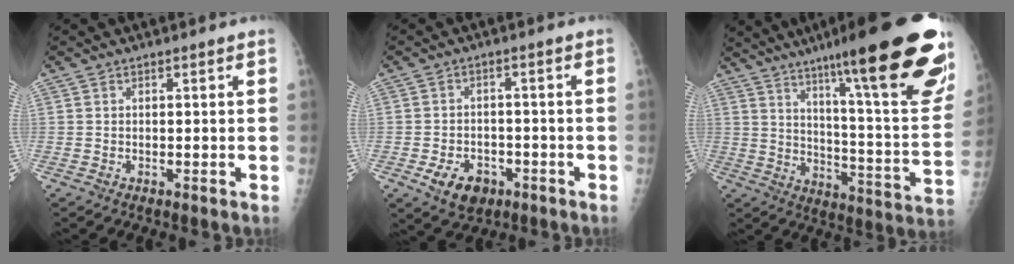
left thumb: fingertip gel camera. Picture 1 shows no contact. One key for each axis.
{"total": 7.4, "fx": -3.5, "fy": 5.2, "fz": 4.0, "tx": -0.054, "ty": 0.020, "tz": -0.049}
{"total": 31.2, "fx": 19.1, "fy": 4.2, "fz": 24.3, "tx": -0.281, "ty": -0.068, "tz": 0.278}